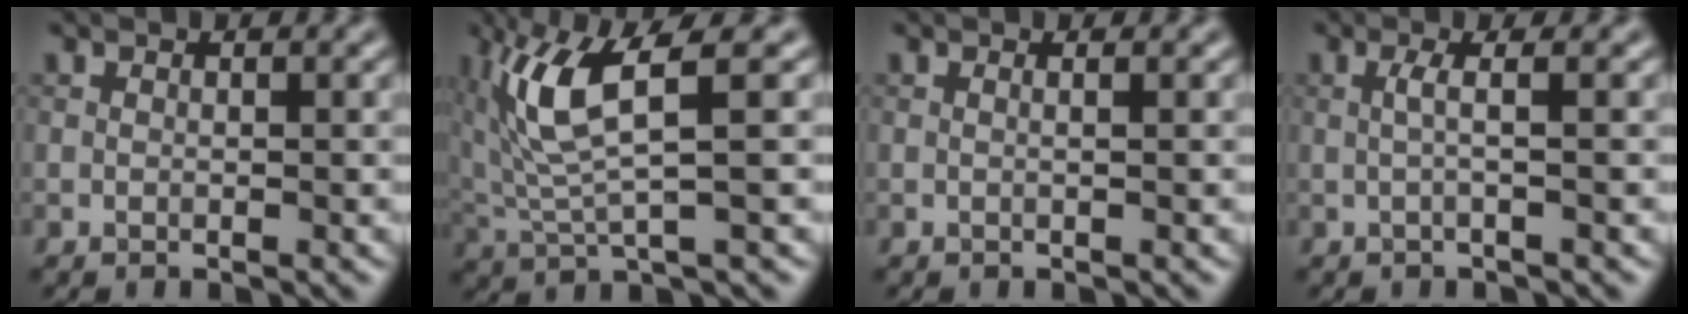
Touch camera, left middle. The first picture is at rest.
{"total": 6.4, "force": [2.0, 1.4, 6.0], "torque": [-0.146, 0.001, 0.042]}
{"total": 1.1, "force": [0.5, 0.5, 0.9], "torque": [-0.007, -0.006, -0.007]}
{"total": 1.6, "force": [0.2, 0.1, 1.6], "torque": [-0.034, 0.001, 0.000]}